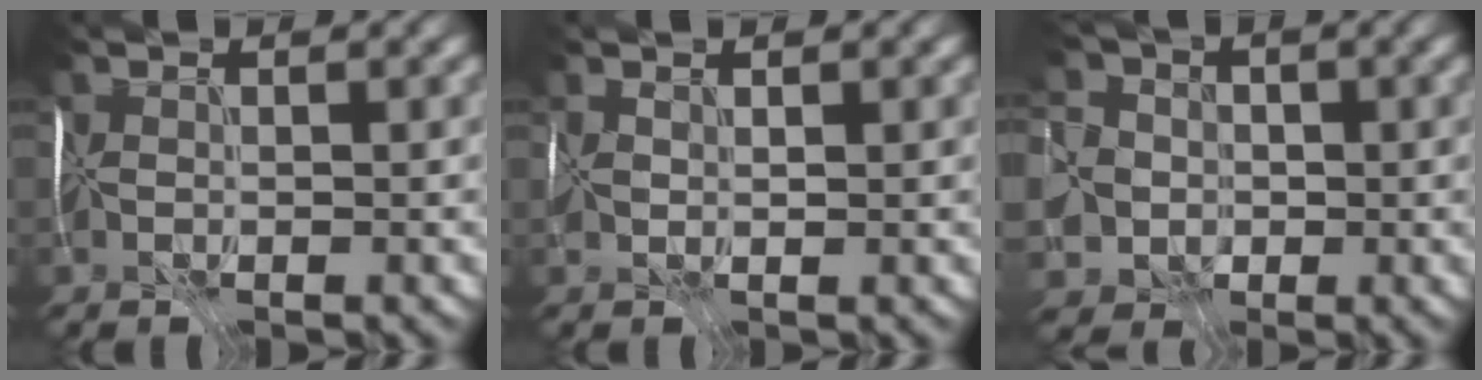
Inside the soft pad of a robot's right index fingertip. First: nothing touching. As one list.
[{"total": 1.1, "force": [0.6, 0.3, 0.9], "torque": [-0.032, 0.006, 0.015]}, {"total": 7.2, "force": [-1.4, 6.4, 3.1], "torque": [-0.071, 0.006, -0.055]}]